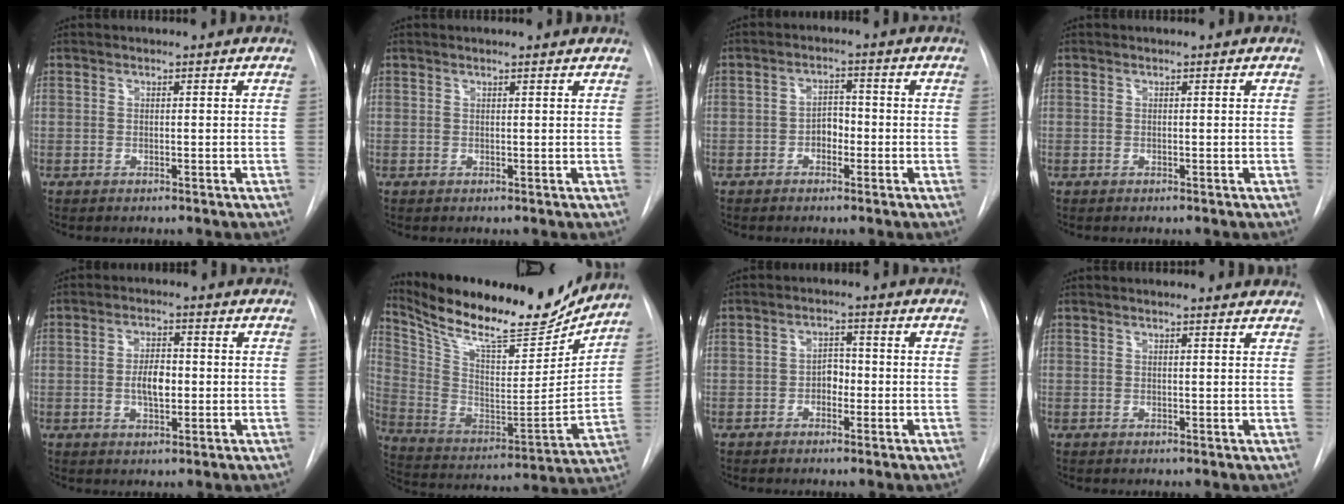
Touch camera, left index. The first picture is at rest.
{"total": 1.2, "force": [1.0, 0.1, 0.5], "torque": [-0.013, 0.006, 0.008]}
{"total": 3.2, "force": [-1.9, 1.9, 1.8], "torque": [-0.024, 0.005, -0.034]}
{"total": 0.0}
{"total": 4.6, "force": [-1.2, 2.0, 4.0], "torque": [-0.072, -0.003, -0.017]}
{"total": 22.4, "force": [19.5, 4.6, 10.1], "torque": [-0.189, -0.029, 0.311]}
{"total": 2.9, "force": [-1.7, 1.7, 1.6], "torque": [-0.019, 0.003, -0.029]}
{"total": 3.4, "force": [3.2, 0.5, 1.1], "torque": [-0.016, 0.002, 0.021]}